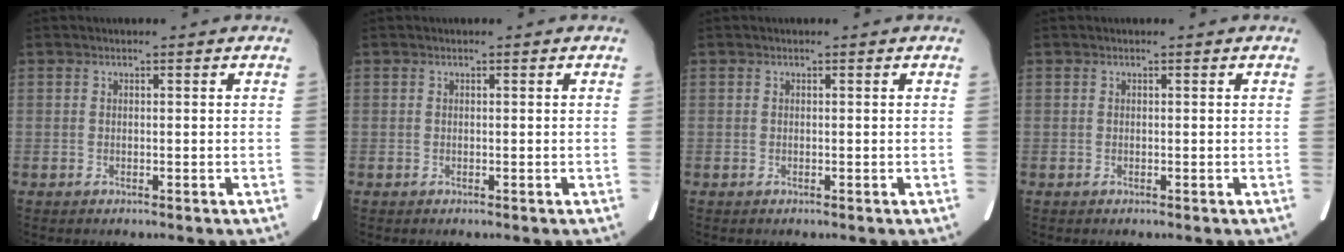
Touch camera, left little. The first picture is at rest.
{"total": 0.0}
{"total": 0.0}
{"total": 0.0}